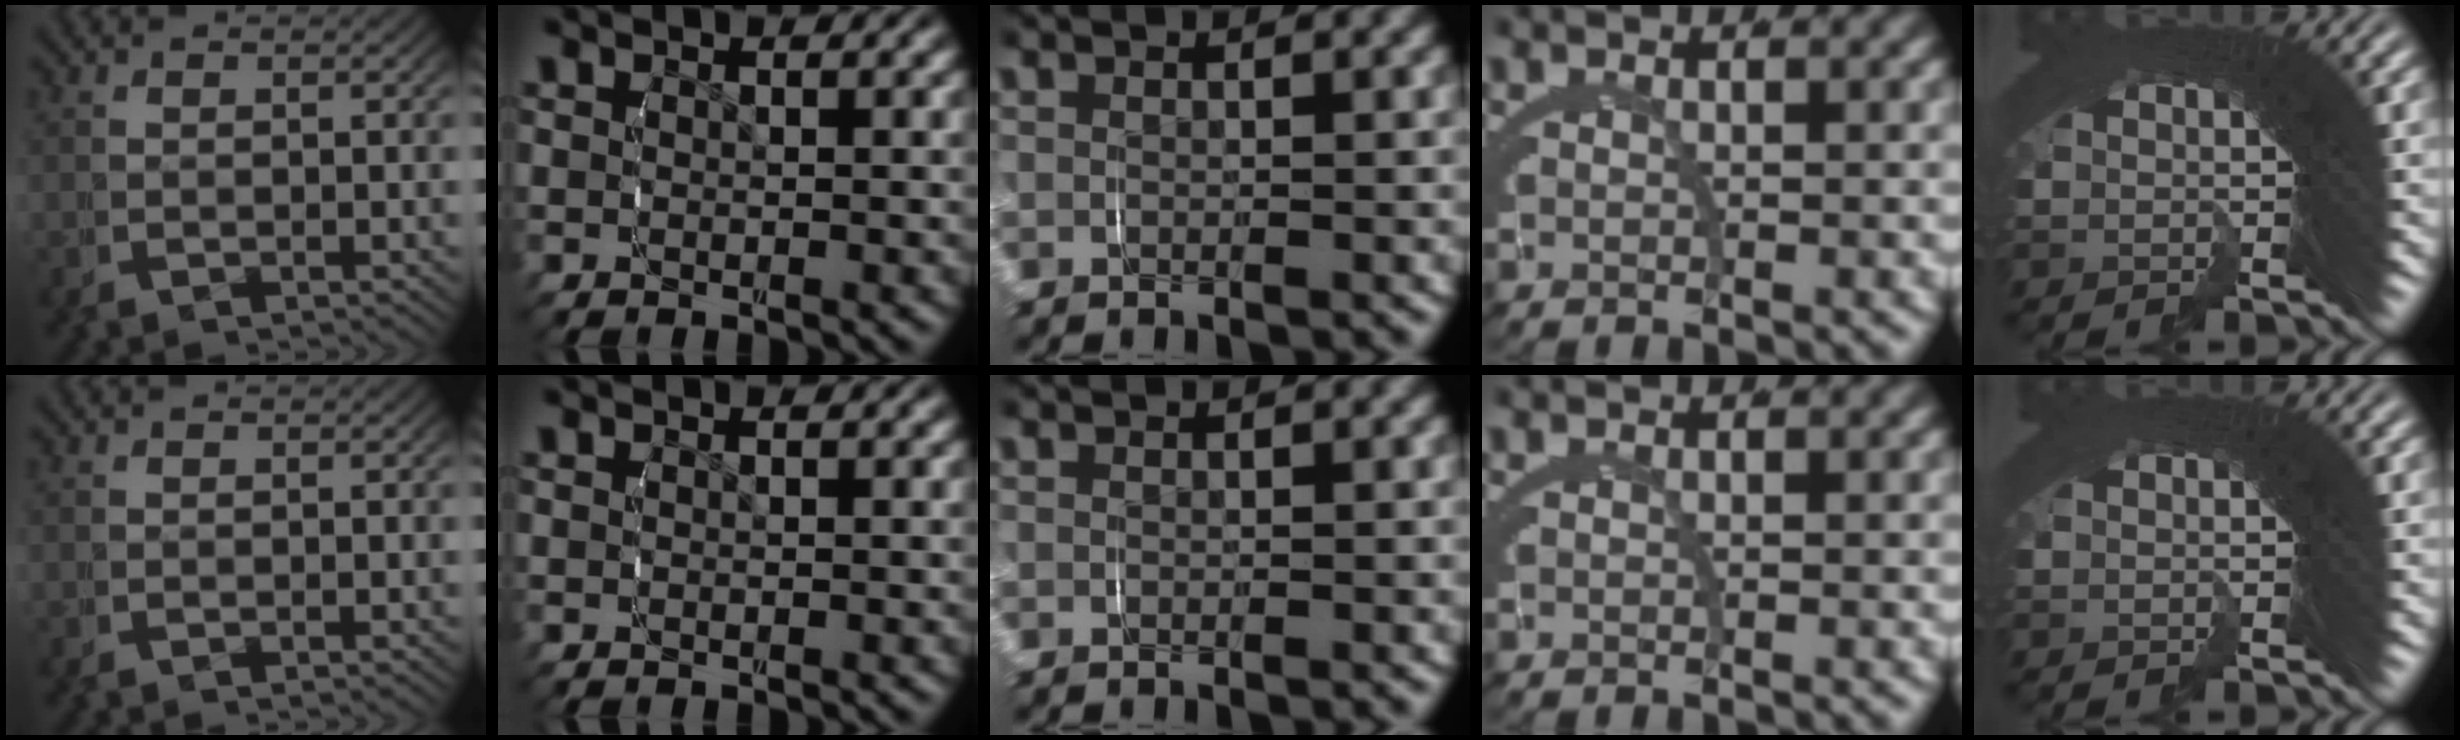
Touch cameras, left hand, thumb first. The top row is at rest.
{}